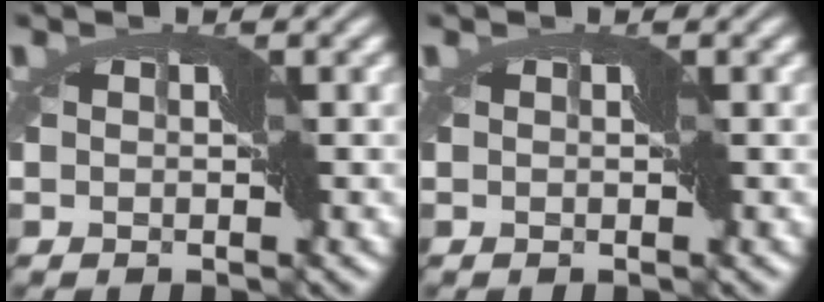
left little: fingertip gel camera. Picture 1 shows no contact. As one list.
[{"total": 0.0}]